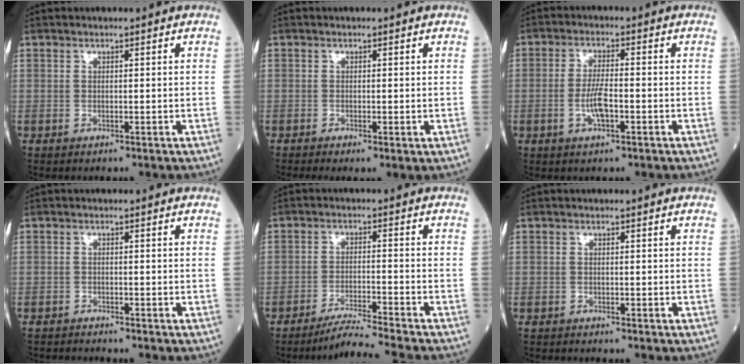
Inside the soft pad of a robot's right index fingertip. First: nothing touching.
{"total": 1.9, "force": [-0.8, 0.5, 1.7], "torque": [-0.029, -0.005, -0.010]}
{"total": 4.7, "force": [-1.3, 1.1, 4.3], "torque": [-0.088, 0.001, -0.025]}
{"total": 3.8, "force": [-3.7, 0.1, 0.3], "torque": [0.001, -0.012, -0.063]}
{"total": 7.2, "force": [-6.5, -1.9, 2.6], "torque": [-0.039, -0.022, -0.115]}
{"total": 1.9, "force": [-1.9, 0.1, 0.2], "torque": [-0.005, -0.004, -0.031]}